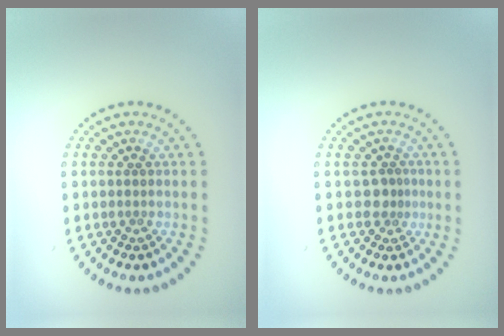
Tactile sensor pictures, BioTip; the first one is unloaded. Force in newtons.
{"total": 1.3, "press": 0.8, "slide": 1.0}